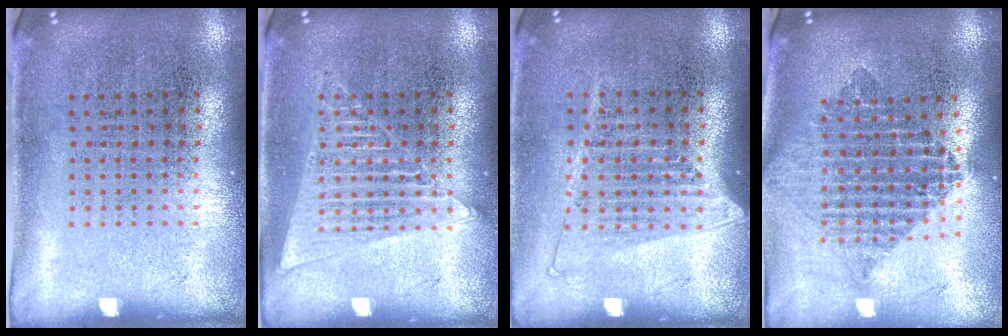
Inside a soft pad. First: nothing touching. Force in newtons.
{"total": 2.4, "press": 2.4, "slide": 0.3}
{"total": 1.3, "press": 1.2, "slide": 0.6}
{"total": 2.1, "press": 1.7, "slide": 1.2}